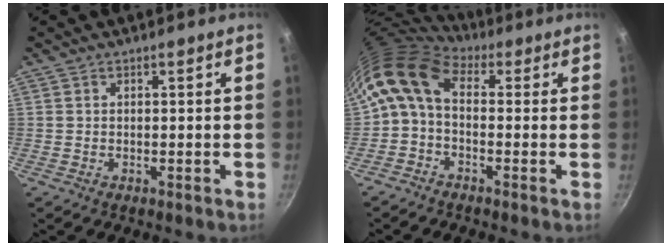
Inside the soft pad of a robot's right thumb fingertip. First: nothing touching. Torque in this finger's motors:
{"motor_torque": [-0.61, 1.48, 1.21, -0.47, 0.30]}